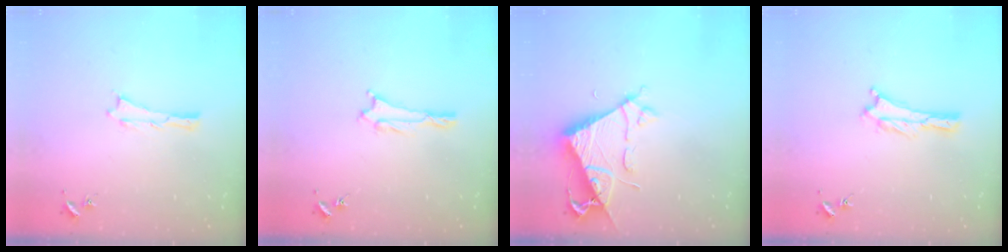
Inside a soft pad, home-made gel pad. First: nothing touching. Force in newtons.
{"total": 1.0, "press": 1.0, "slide": 0.1}
{"total": 6.8, "press": 6.7, "slide": 0.6}
{"total": 0.0}